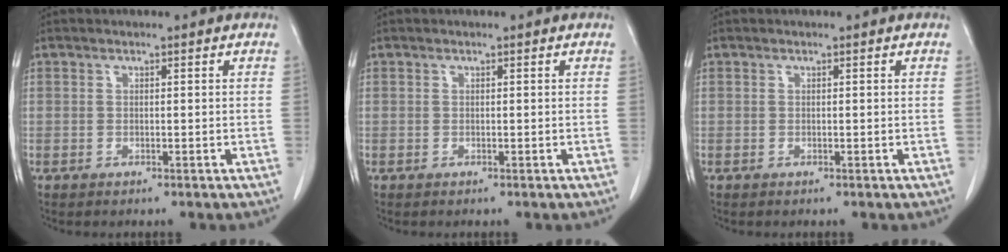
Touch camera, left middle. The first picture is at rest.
{"total": 0.0}
{"total": 0.0}